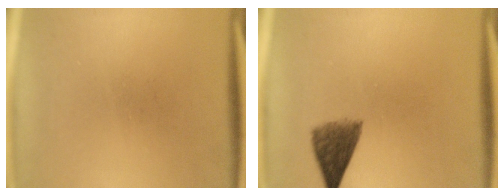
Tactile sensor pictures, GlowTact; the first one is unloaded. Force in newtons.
{"total": 5.1}